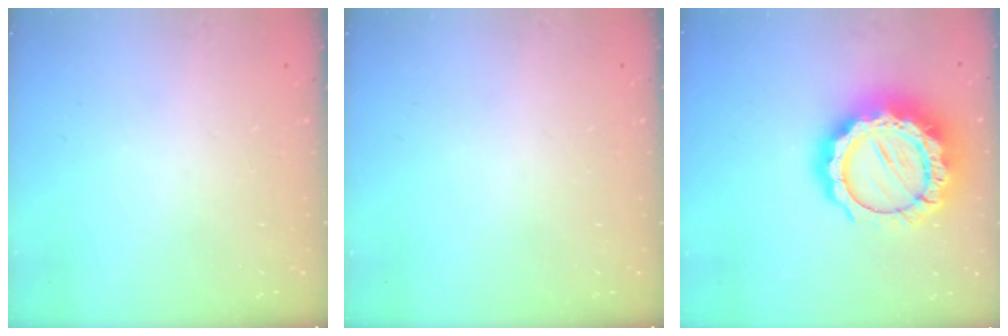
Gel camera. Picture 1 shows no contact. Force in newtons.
{"total": 0.0}
{"total": 22.9, "press": 22.8, "slide": 2.0}